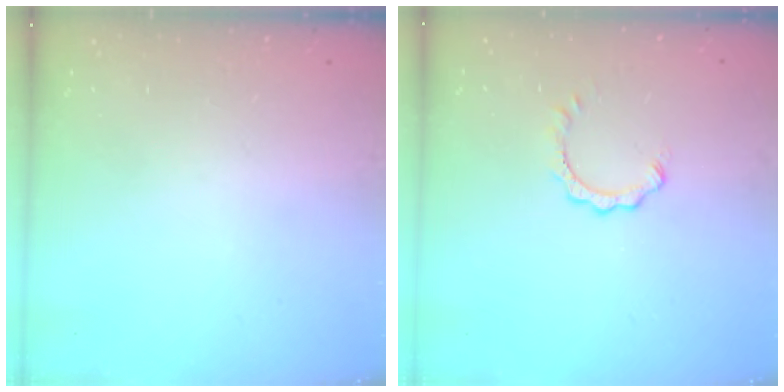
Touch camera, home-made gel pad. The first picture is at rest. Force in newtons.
{"total": 1.0, "press": 1.0, "slide": 0.2}